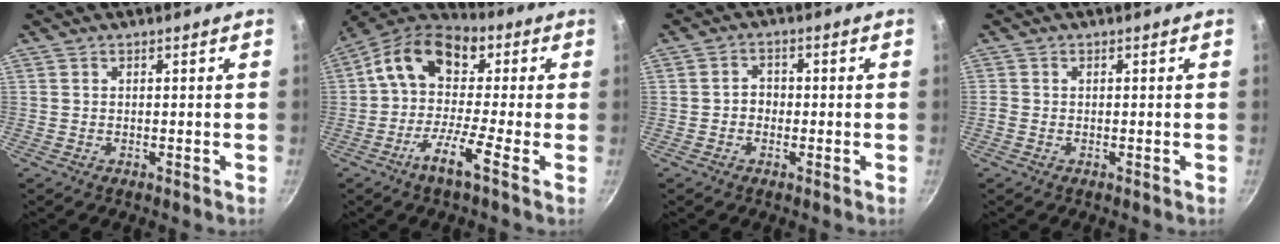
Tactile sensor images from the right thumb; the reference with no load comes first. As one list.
[{"total": 13.4, "force": [-1.2, 7.1, 11.3], "torque": [-0.189, 0.043, -0.049]}, {"total": 2.6, "force": [-0.6, 2.3, 1.1], "torque": [0.000, 0.012, -0.012]}, {"total": 0.6, "force": [-0.2, 0.5, 0.3], "torque": [-0.007, 0.002, -0.004]}]